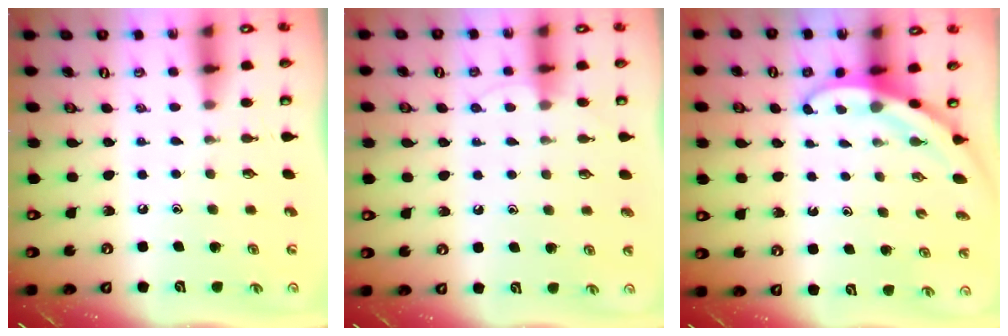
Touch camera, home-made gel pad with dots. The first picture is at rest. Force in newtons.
{"total": 3.9, "press": 3.9, "slide": 0.3}
{"total": 3.1, "press": 3.1, "slide": 0.1}